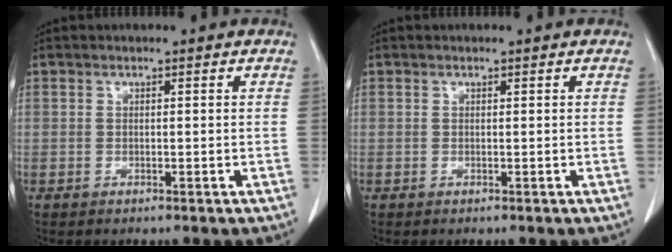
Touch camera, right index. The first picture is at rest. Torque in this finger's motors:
{"motor_torque": [0.12, -0.09, 0.02, 0.01]}